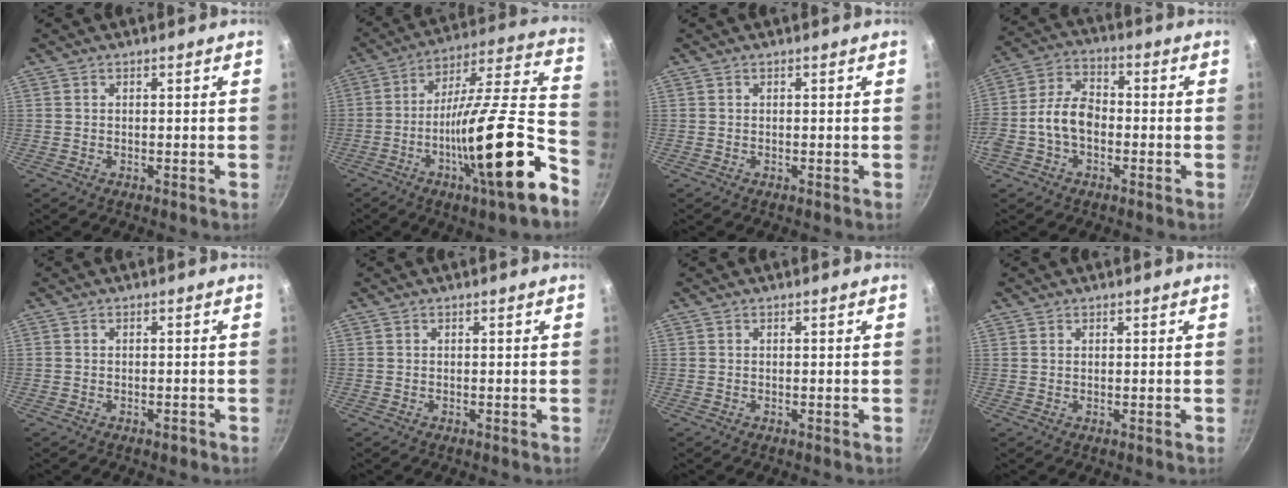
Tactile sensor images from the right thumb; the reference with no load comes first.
{"total": 24.7, "force": [-10.4, 4.0, 22.1], "torque": [-0.301, 0.054, -0.182]}
{"total": 0.0}
{"total": 9.5, "force": [-2.0, 6.3, 6.8], "torque": [-0.115, 0.036, -0.051]}
{"total": 1.2, "force": [-0.8, 0.5, 0.7], "torque": [-0.011, 0.009, -0.010]}
{"total": 0.0}
{"total": 0.0}
{"total": 0.7, "force": [0.5, 0.6, -0.1], "torque": [0.007, -0.002, 0.007]}